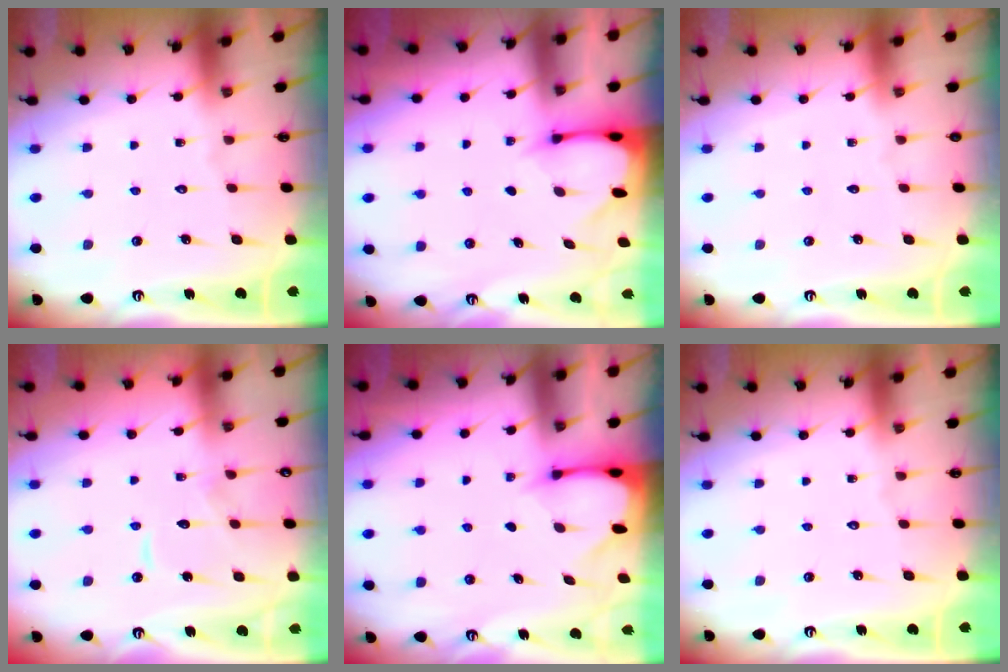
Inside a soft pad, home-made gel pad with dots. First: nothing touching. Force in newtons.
{"total": 2.6, "press": 2.5, "slide": 0.3}
{"total": 0.0}
{"total": 7.9, "press": 7.8, "slide": 0.8}
{"total": 2.4, "press": 2.4, "slide": 0.3}
{"total": 0.0}